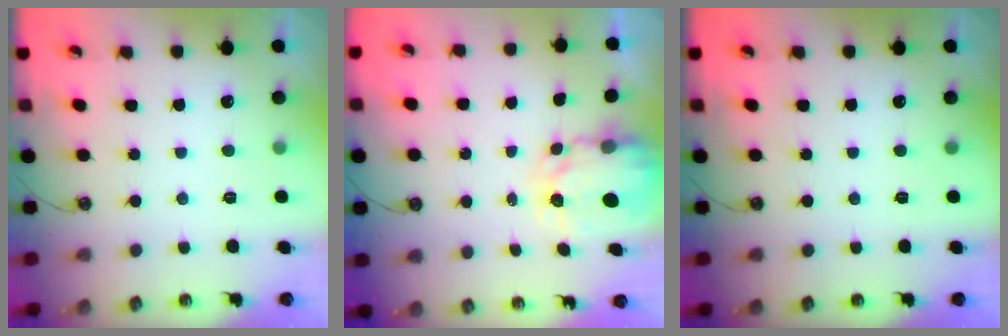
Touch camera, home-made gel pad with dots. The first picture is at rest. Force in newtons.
{"total": 3.9, "press": 3.9, "slide": 0.2}
{"total": 0.0}